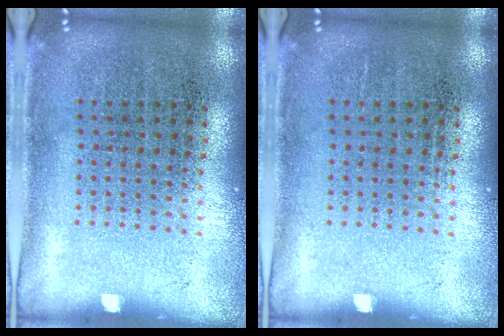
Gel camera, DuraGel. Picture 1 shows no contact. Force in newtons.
{"total": 0.0}